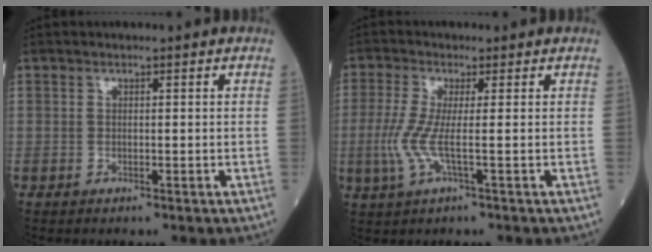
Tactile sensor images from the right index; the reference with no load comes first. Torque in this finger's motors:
{"motor_torque": [0.01, -0.01, 0.00, 0.00]}